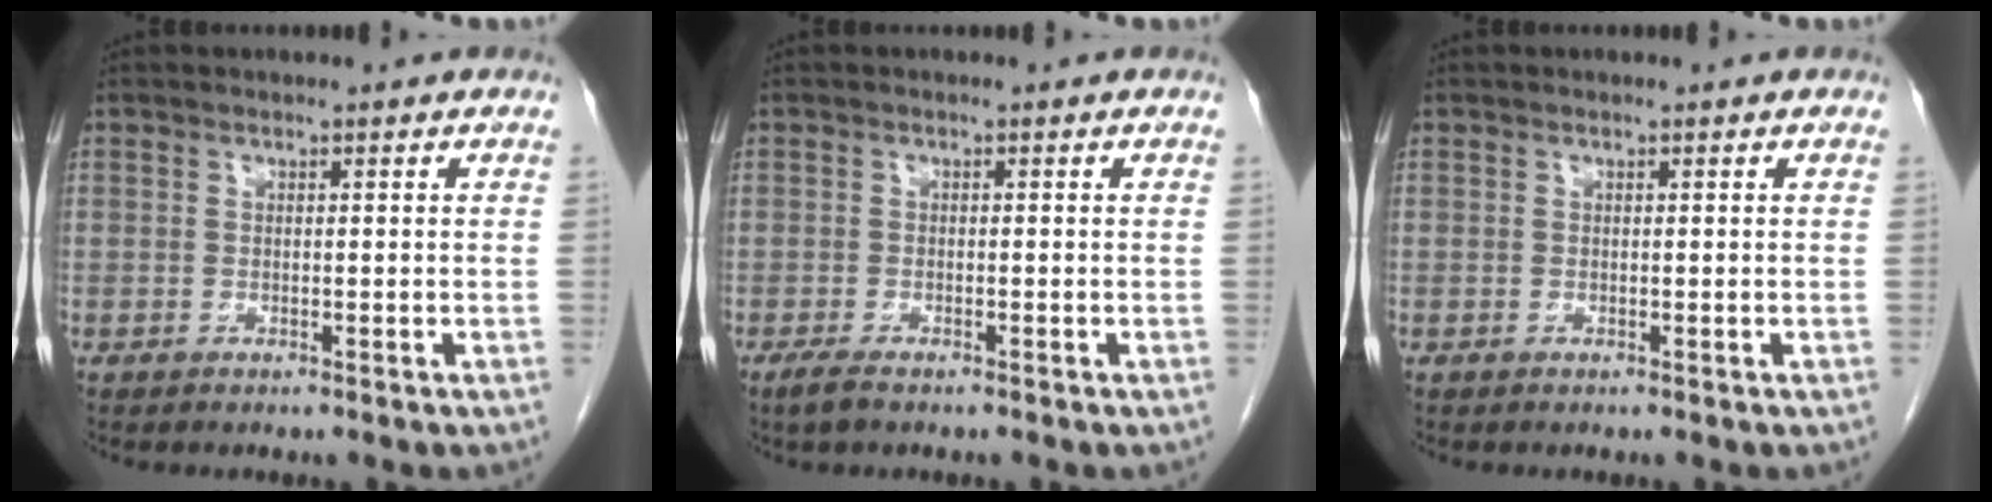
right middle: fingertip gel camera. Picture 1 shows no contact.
{"total": 1.9, "force": [-1.4, 0.5, 1.2], "torque": [-0.032, -0.005, -0.025]}
{"total": 0.0}